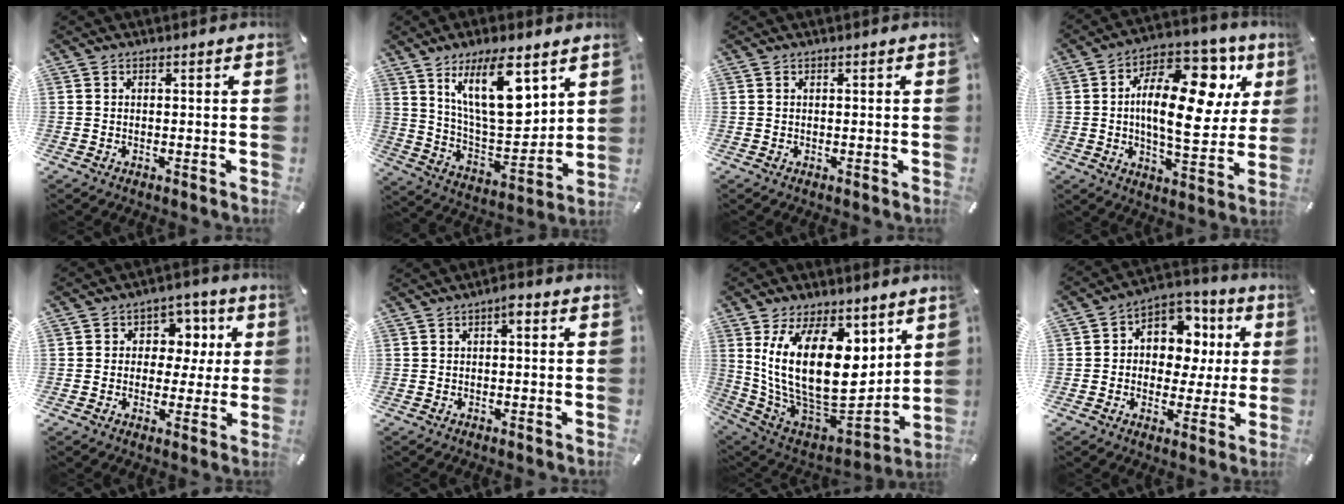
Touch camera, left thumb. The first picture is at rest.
{"total": 19.1, "force": [10.5, 7.7, 14.0], "torque": [-0.261, -0.051, 0.172]}
{"total": 0.0}
{"total": 22.1, "force": [5.2, 10.9, 18.5], "torque": [-0.301, -0.029, 0.082]}
{"total": 8.3, "force": [0.8, 7.4, 3.7], "torque": [-0.042, 0.003, 0.009]}
{"total": 2.2, "force": [0.3, 0.8, 2.0], "torque": [-0.034, 0.006, 0.000]}
{"total": 24.4, "force": [5.6, 14.2, 19.0], "torque": [-0.369, -0.060, 0.107]}
{"total": 10.3, "force": [2.0, 9.1, 4.5], "torque": [-0.066, -0.015, 0.040]}